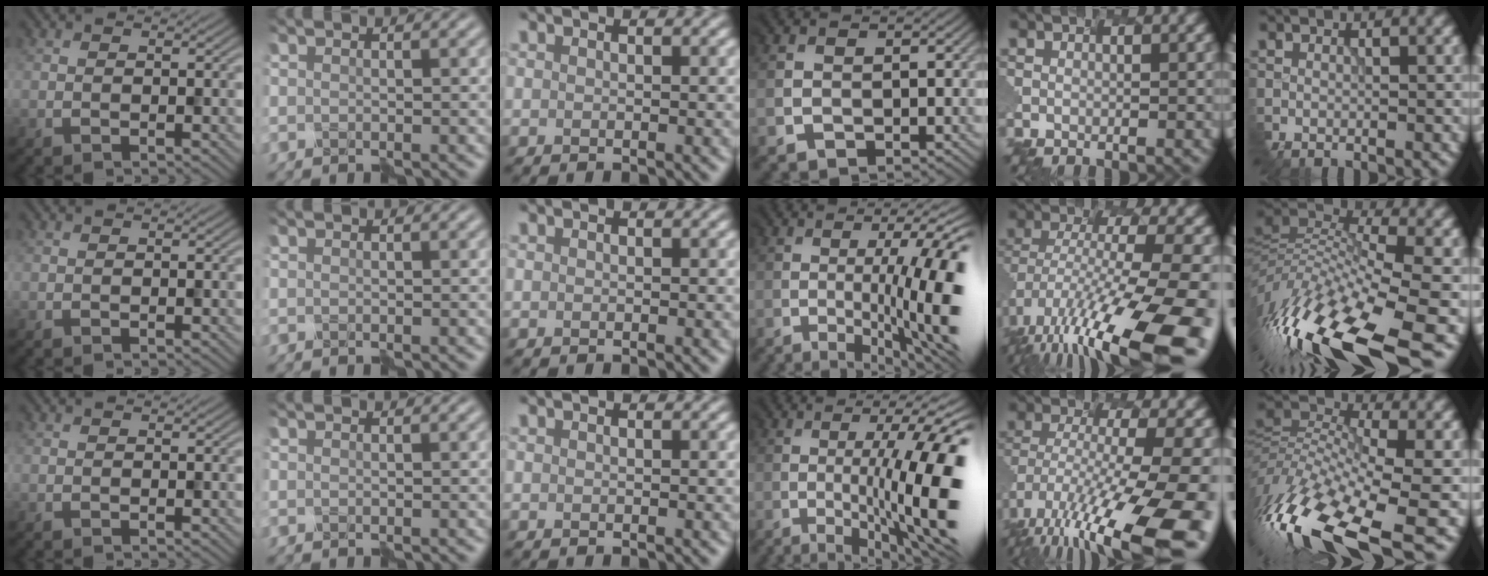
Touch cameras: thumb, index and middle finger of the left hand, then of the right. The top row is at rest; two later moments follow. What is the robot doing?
{"motion": "shake", "object": "plastic piggy bank"}